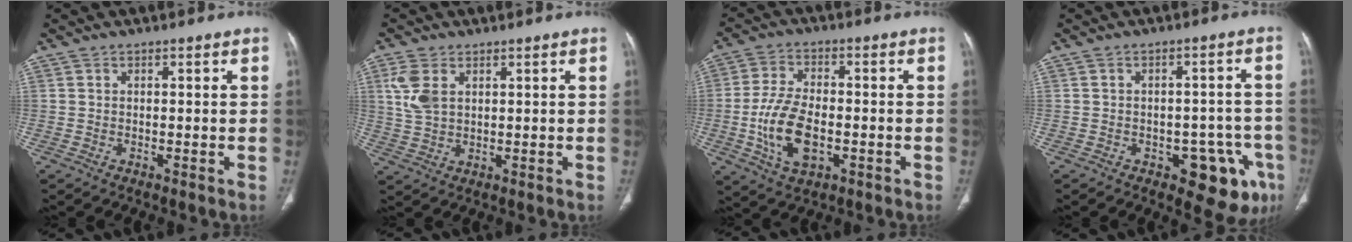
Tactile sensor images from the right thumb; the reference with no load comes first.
{"total": 6.0, "force": [2.1, 3.7, 4.3], "torque": [-0.099, 0.000, 0.051]}
{"total": 11.8, "force": [-2.6, 6.6, 9.5], "torque": [-0.180, 0.009, -0.044]}
{"total": 11.1, "force": [-5.2, 5.6, 8.1], "torque": [-0.061, 0.026, -0.058]}